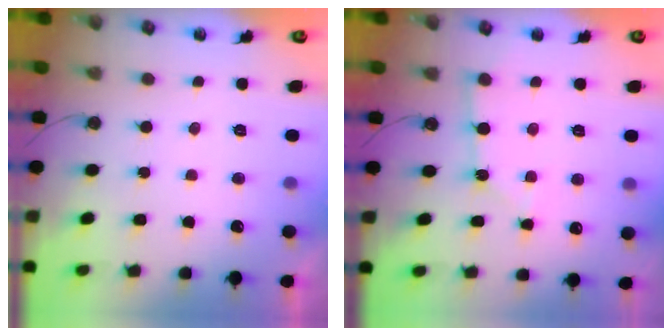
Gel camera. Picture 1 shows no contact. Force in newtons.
{"total": 3.1, "press": 3.1, "slide": 0.2}